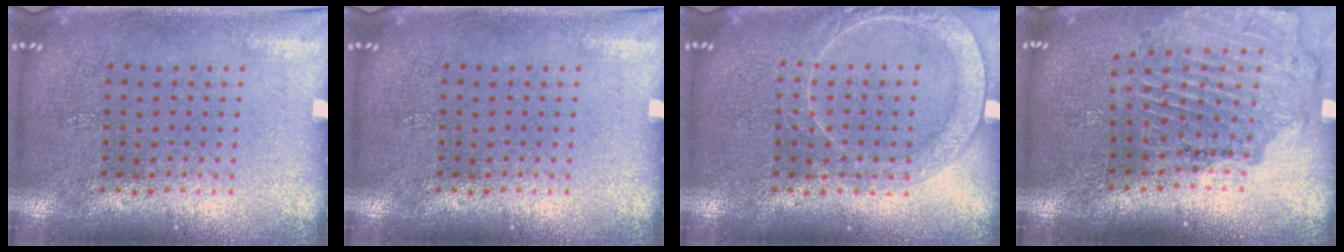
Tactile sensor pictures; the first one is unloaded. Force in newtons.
{"total": 0.0}
{"total": 2.3, "press": 2.3, "slide": 0.3}
{"total": 1.6, "press": 1.6, "slide": 0.0}